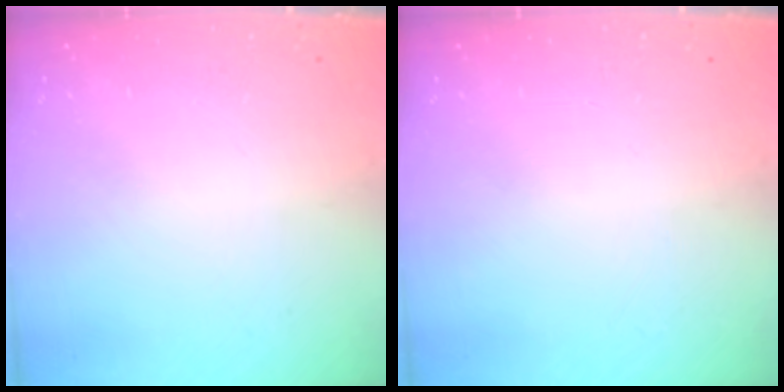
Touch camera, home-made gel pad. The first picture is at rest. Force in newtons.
{"total": 0.0}